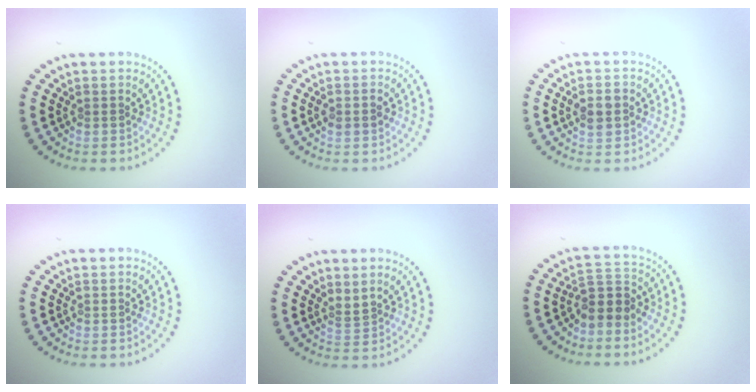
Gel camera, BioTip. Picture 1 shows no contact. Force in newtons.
{"total": 1.2, "press": 1.2, "slide": 0.1}
{"total": 2.7, "press": 2.7, "slide": 0.1}
{"total": 0.0}
{"total": 1.0, "press": 0.5, "slide": 0.9}
{"total": 2.7, "press": 2.1, "slide": 1.6}